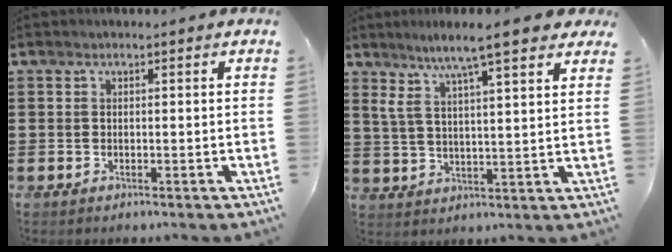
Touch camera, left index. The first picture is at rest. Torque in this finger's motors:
{"motor_torque": [2.14, 0.00, 0.46, 0.21]}